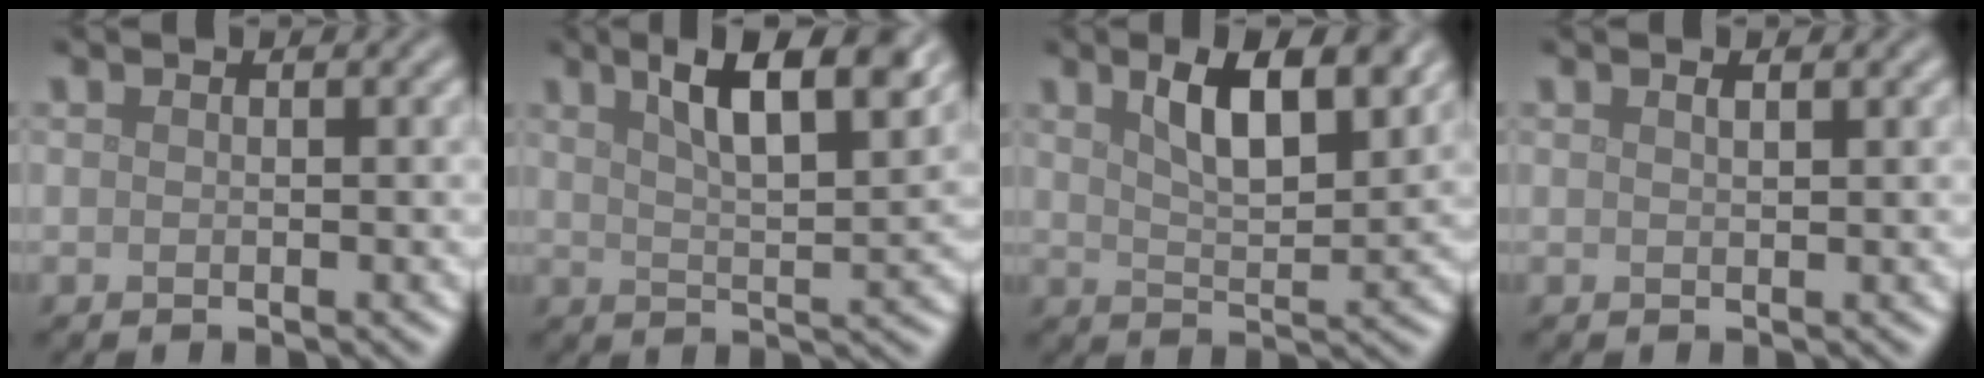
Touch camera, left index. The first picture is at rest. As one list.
[{"total": 7.8, "force": [4.4, 2.2, 6.1], "torque": [-0.088, 0.012, 0.068]}, {"total": 6.4, "force": [3.3, 2.2, 5.0], "torque": [-0.086, 0.001, 0.054]}, {"total": 0.9, "force": [0.6, 0.3, 0.6], "torque": [-0.008, 0.002, 0.010]}]